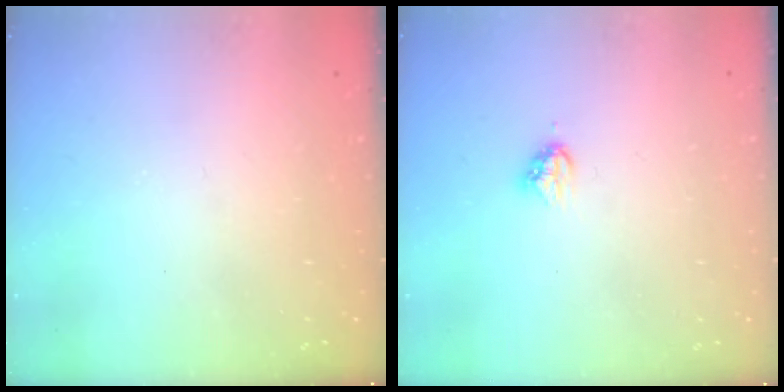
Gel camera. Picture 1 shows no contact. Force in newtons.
{"total": 3.8, "press": 3.8, "slide": 0.4}